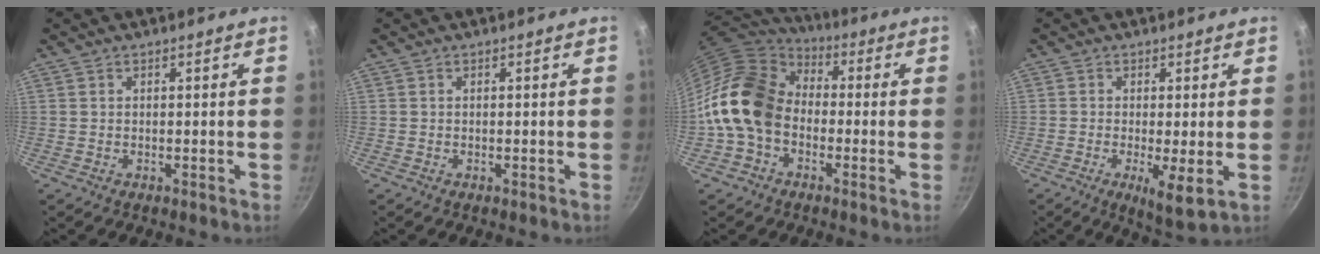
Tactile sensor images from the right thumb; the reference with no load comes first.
{"total": 0.0}
{"total": 16.2, "force": [-2.2, 12.1, 10.4], "torque": [-0.170, 0.044, -0.059]}
{"total": 6.1, "force": [-1.1, 1.3, 5.8], "torque": [-0.096, -0.014, -0.011]}